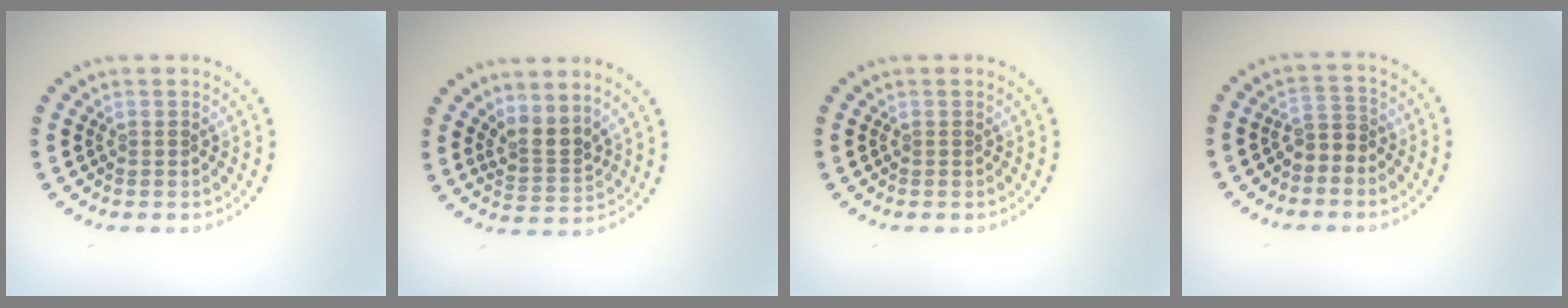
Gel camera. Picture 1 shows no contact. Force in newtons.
{"total": 2.6, "press": 1.9, "slide": 1.8}
{"total": 0.0}
{"total": 1.8, "press": 1.6, "slide": 0.9}